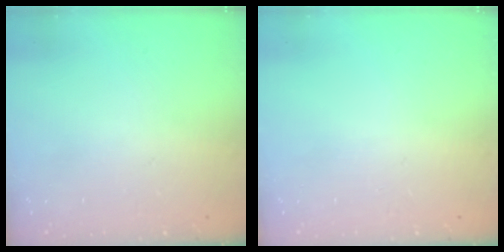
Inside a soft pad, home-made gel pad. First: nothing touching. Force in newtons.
{"total": 0.0}